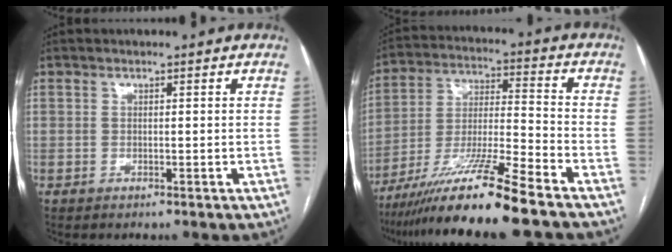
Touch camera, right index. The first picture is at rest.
{"total": 15.2, "force": [-11.7, -1.5, 9.6], "torque": [-0.181, -0.020, -0.211]}